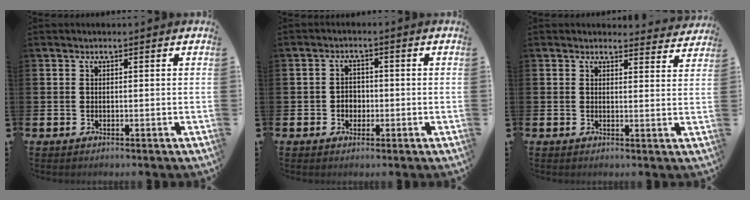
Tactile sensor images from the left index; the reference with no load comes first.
{"total": 2.3, "force": [-0.5, 2.1, 0.9], "torque": [-0.007, 0.002, -0.017]}
{"total": 2.7, "force": [2.6, 0.5, -0.1], "torque": [0.017, -0.022, 0.043]}